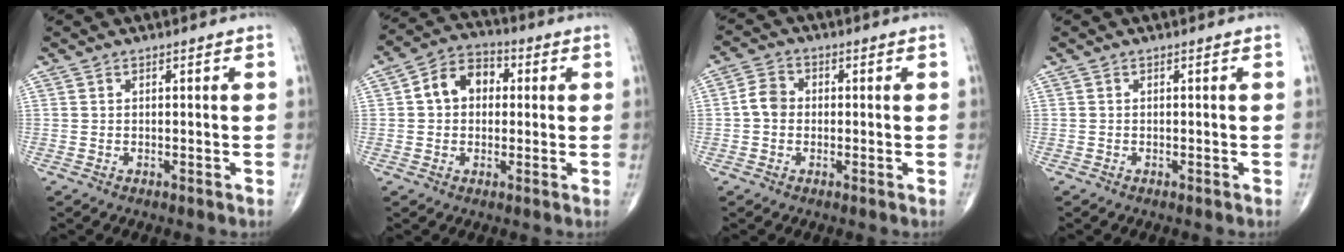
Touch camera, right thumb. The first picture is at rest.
{"total": 8.6, "force": [1.2, 6.5, 5.5], "torque": [-0.071, 0.024, 0.009]}
{"total": 4.2, "force": [-0.4, 3.4, 2.3], "torque": [-0.036, 0.013, -0.014]}
{"total": 0.0}